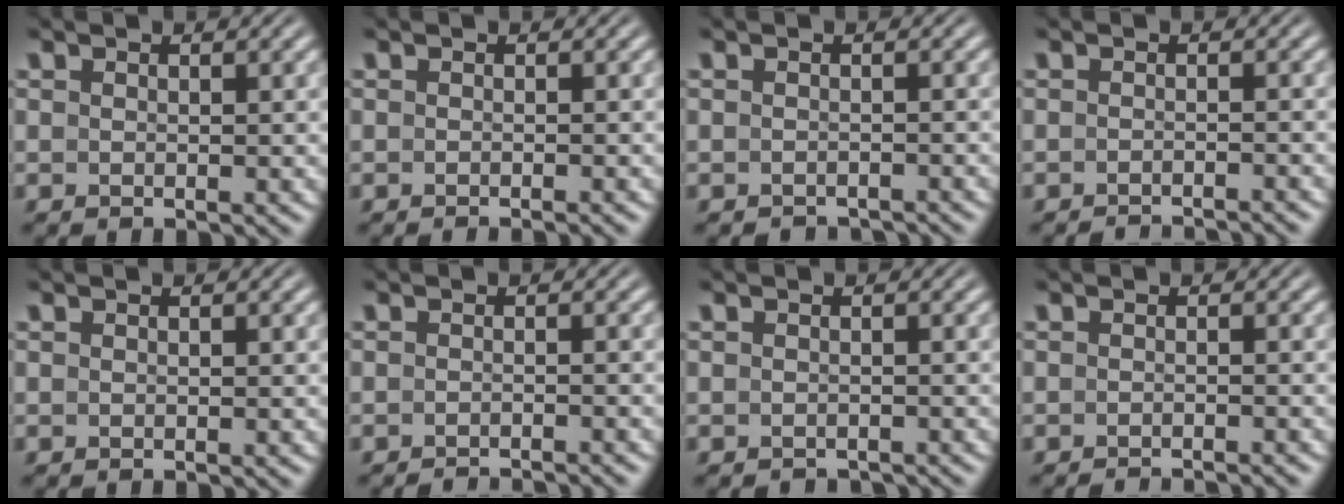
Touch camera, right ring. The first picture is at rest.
{"total": 1.2, "force": [-1.1, -0.3, 0.2], "torque": [0.000, 0.002, -0.018]}
{"total": 2.5, "force": [-2.5, 0.1, 0.0], "torque": [-0.003, -0.010, -0.035]}
{"total": 3.2, "force": [-3.2, -0.1, 0.2], "torque": [-0.003, -0.009, -0.047]}
{"total": 0.0}
{"total": 3.1, "force": [-3.1, -0.1, 0.2], "torque": [-0.003, -0.009, -0.046]}
{"total": 2.1, "force": [-2.1, 0.1, 0.0], "torque": [-0.003, -0.010, -0.029]}
{"total": 2.7, "force": [-2.7, -0.1, 0.2], "torque": [-0.002, -0.007, -0.039]}